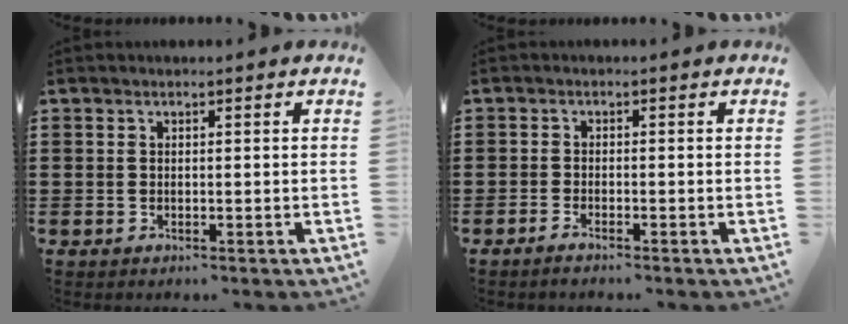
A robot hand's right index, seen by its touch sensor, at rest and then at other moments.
{"total": 1.3, "force": [-1.3, -0.2, 0.5], "torque": [-0.009, -0.004, -0.024]}